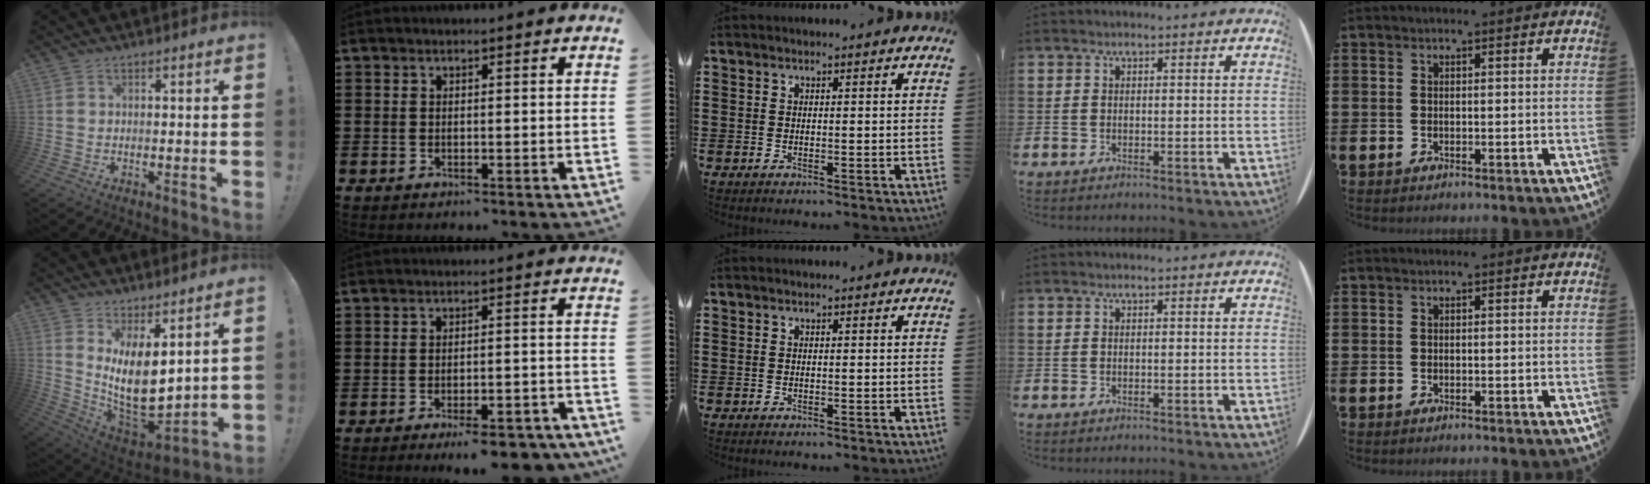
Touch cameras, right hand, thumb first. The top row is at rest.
{"thumb": {"total": 15.1, "force": [2.7, 7.6, 12.8], "torque": [-0.234, -0.050, 0.058]}, "index": {"total": 4.9, "force": [-4.1, 0.5, 2.7], "torque": [-0.040, -0.004, -0.072]}}